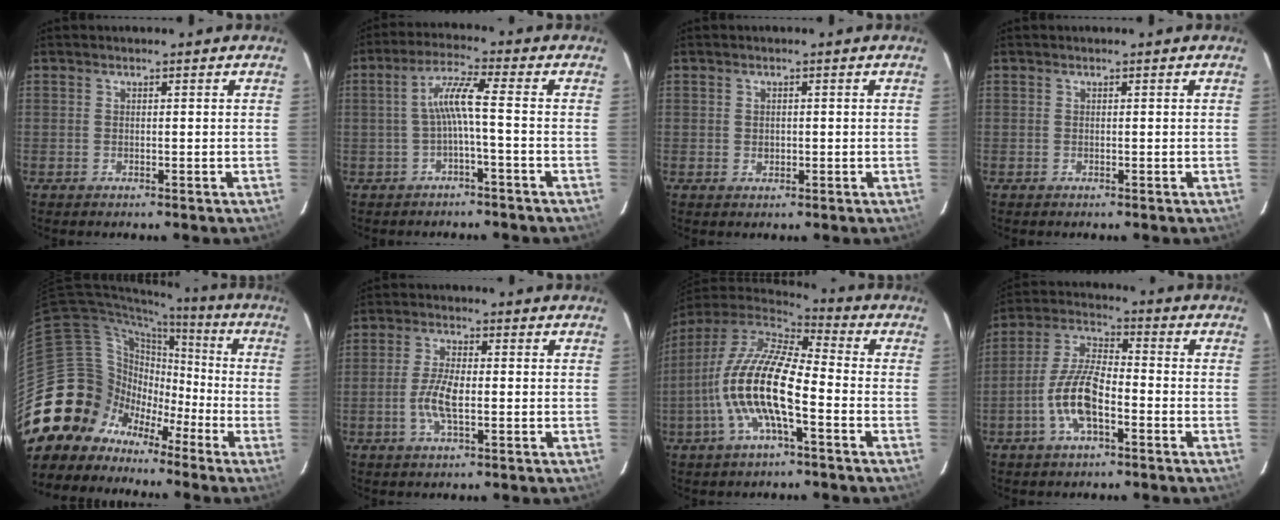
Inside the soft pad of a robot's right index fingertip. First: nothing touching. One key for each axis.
{"total": 5.5, "fx": -1.4, "fy": -0.4, "fz": 5.3, "tx": -0.117, "ty": 0.011, "tz": -0.022}
{"total": 1.3, "fx": 0.1, "fy": 1.3, "fz": 0.4, "tx": -0.003, "ty": 0.002, "tz": 0.002}
{"total": 0.0}
{"total": 17.8, "fx": -8.4, "fy": 15.1, "fz": 4.3, "tx": -0.109, "ty": 0.061, "tz": -0.140}
{"total": 5.9, "fx": -1.2, "fy": 1.8, "fz": 5.5, "tx": -0.115, "ty": 0.001, "tz": -0.023}
{"total": 16.4, "fx": -4.8, "fy": 4.6, "fz": 15.0, "tx": -0.287, "ty": -0.010, "tz": -0.096}
{"total": 10.6, "fx": -4.1, "fy": 3.8, "fz": 9.0, "tx": -0.192, "ty": 0.006, "tz": -0.079}